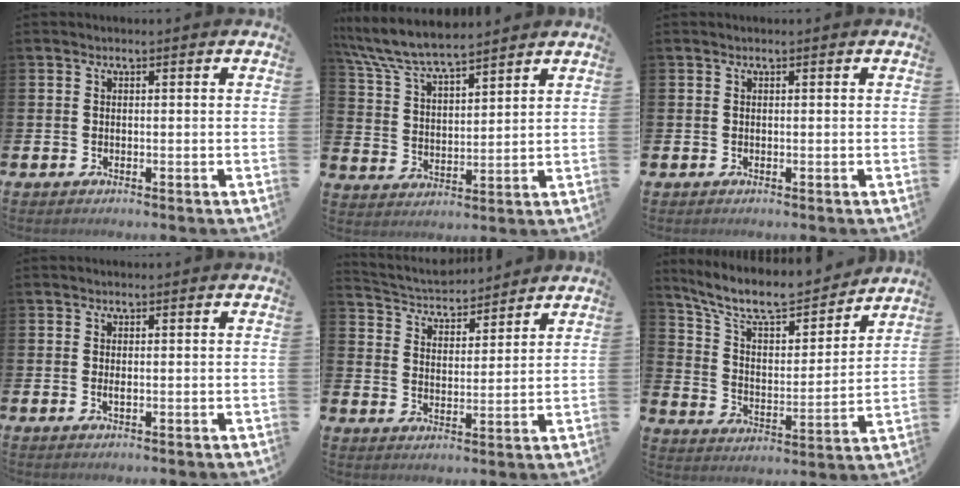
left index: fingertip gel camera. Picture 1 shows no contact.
{"total": 7.2, "force": [6.8, 1.0, 2.0], "torque": [-0.074, -0.033, 0.122]}
{"total": 0.0}
{"total": 0.6, "force": [0.0, 0.2, 0.6], "torque": [-0.012, 0.001, 0.000]}
{"total": 4.4, "force": [4.2, 1.1, 0.1], "torque": [-0.029, -0.031, 0.071]}
{"total": 9.6, "force": [8.6, 2.5, 3.5], "torque": [-0.102, -0.059, 0.147]}